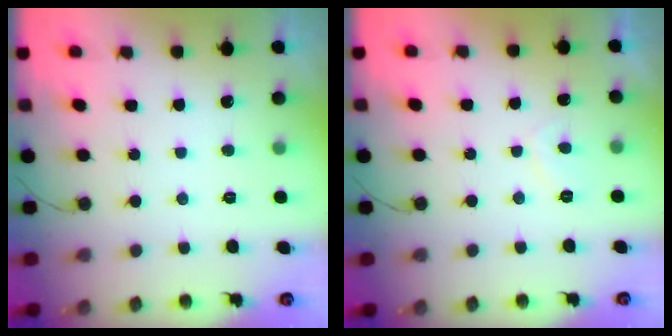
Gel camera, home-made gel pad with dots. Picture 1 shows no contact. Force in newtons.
{"total": 1.3, "press": 1.2, "slide": 0.6}